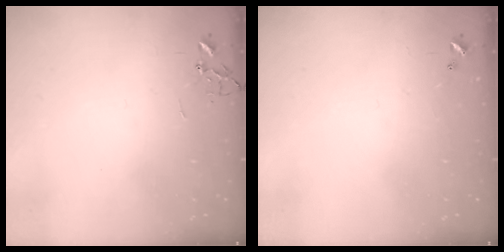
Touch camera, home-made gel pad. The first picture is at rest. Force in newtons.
{"total": 0.0}